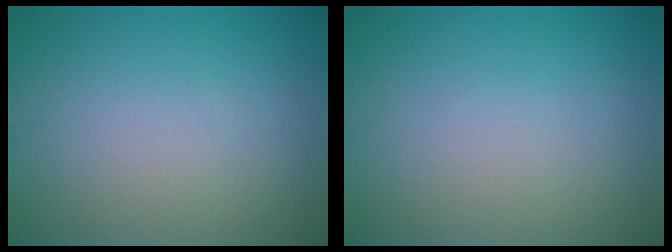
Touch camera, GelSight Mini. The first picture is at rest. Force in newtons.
{"total": 0.0}